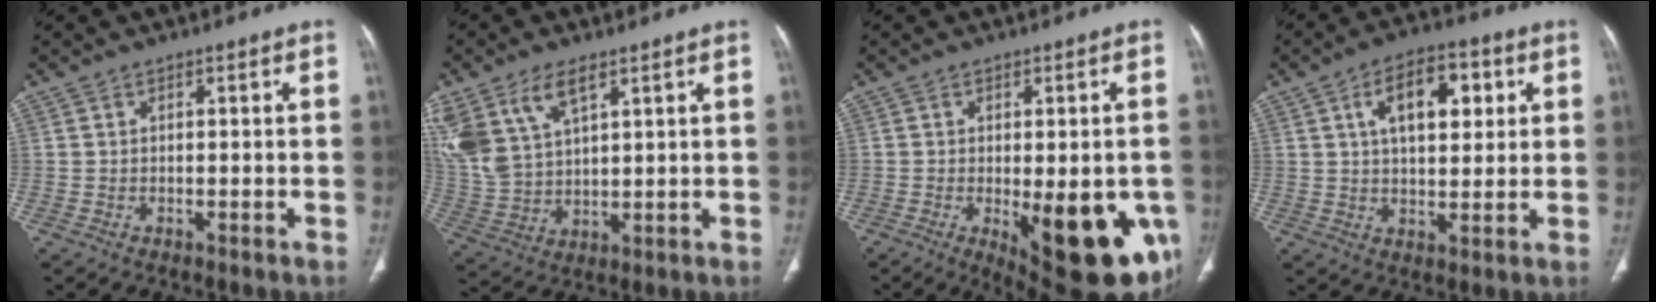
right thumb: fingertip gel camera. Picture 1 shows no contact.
{"total": 14.7, "force": [7.6, 8.0, 9.7], "torque": [-0.212, -0.013, 0.162]}
{"total": 19.0, "force": [-5.8, 7.2, 16.6], "torque": [-0.150, -0.013, -0.053]}
{"total": 11.8, "force": [3.8, 6.3, 9.2], "torque": [-0.110, 0.004, 0.059]}